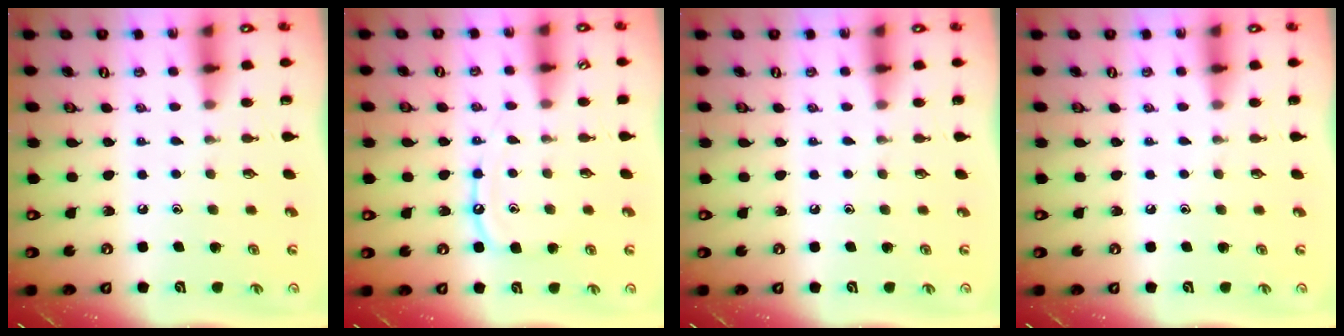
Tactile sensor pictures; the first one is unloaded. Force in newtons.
{"total": 9.5, "press": 9.5, "slide": 1.0}
{"total": 0.0}
{"total": 0.0}